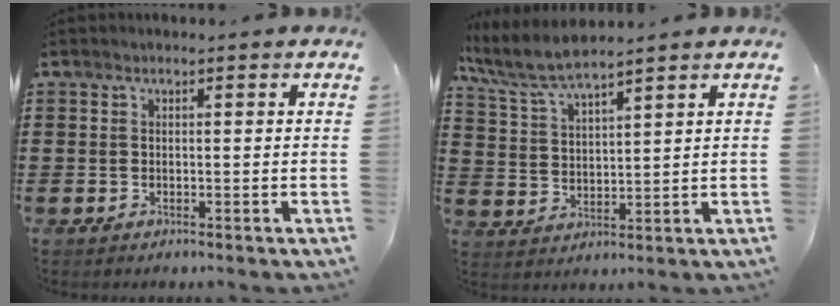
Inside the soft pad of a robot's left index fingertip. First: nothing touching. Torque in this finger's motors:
{"motor_torque": [1.07, -1.07, 0.15, 0.15]}